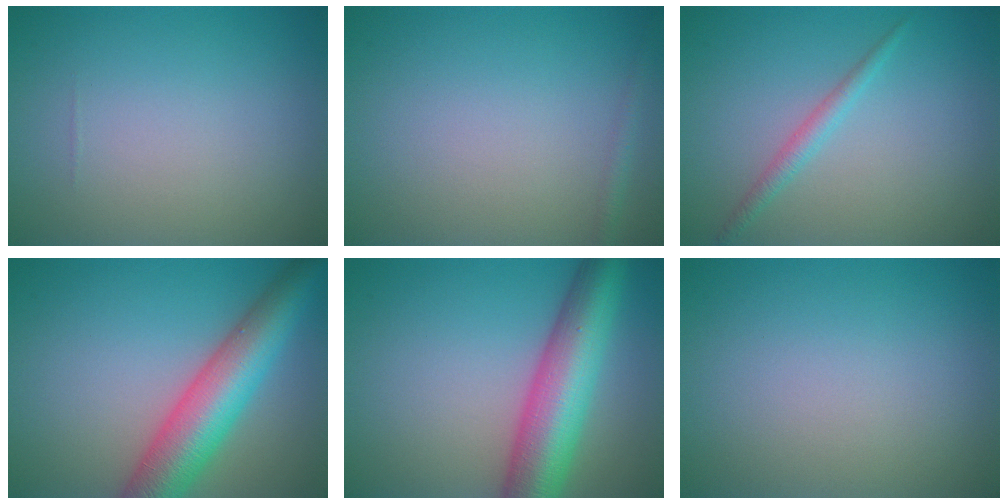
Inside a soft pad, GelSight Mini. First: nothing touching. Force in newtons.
{"total": 0.9, "press": 0.9, "slide": 0.1}
{"total": 1.5, "press": 1.5, "slide": 0.0}
{"total": 8.5, "press": 8.5, "slide": 0.2}
{"total": 9.2, "press": 9.2, "slide": 0.2}
{"total": 0.0}